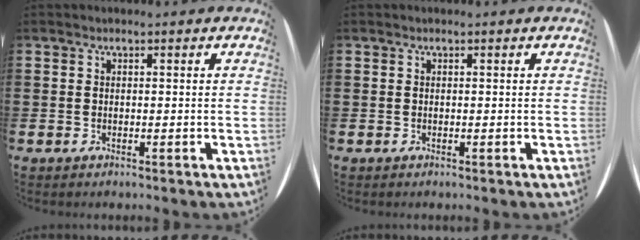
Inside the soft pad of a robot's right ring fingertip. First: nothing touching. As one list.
[{"total": 0.0}]